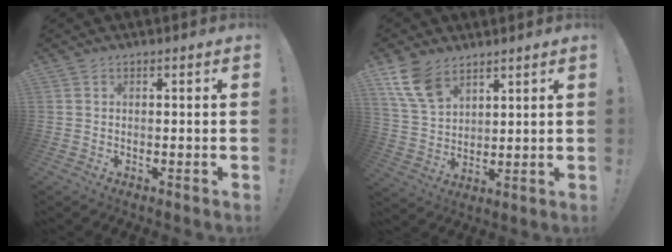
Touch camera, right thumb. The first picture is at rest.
{"total": 11.0, "force": [7.1, 6.4, 5.4], "torque": [-0.107, -0.029, 0.143]}